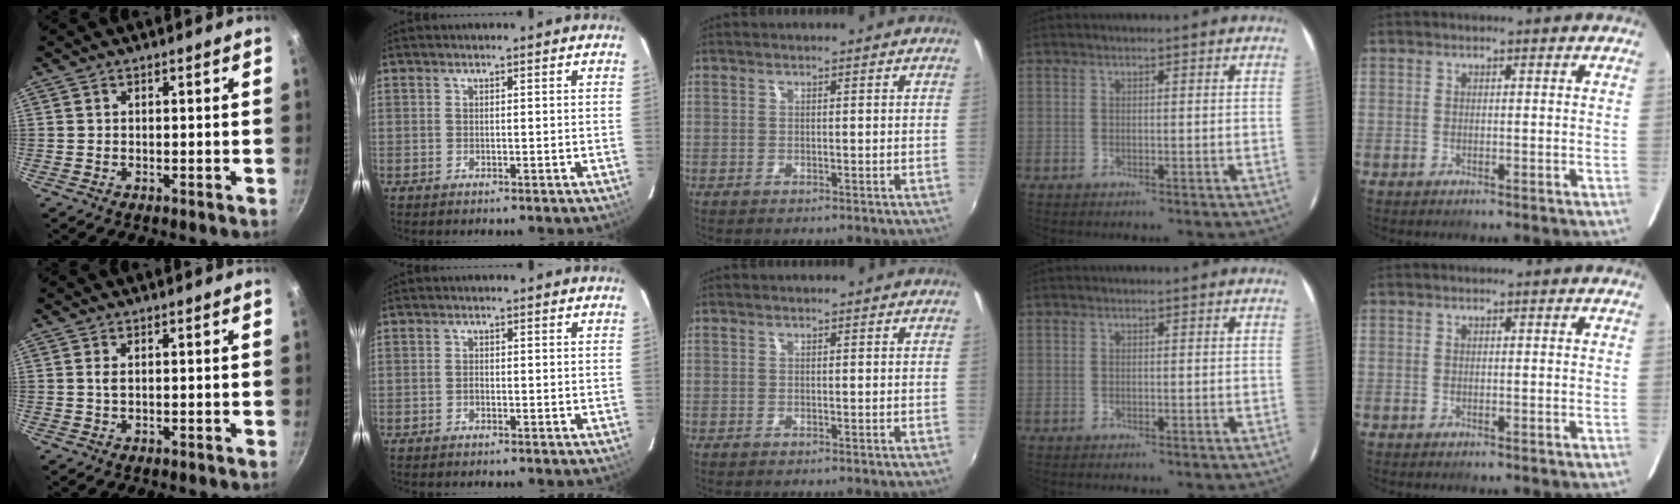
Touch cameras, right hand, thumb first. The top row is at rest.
{"thumb": {"total": 1.1, "force": [0.3, 0.5, 0.9], "torque": [-0.019, -0.001, 0.005]}, "index": {"total": 0.7, "force": [-0.4, 0.5, 0.3], "torque": [-0.004, 0.002, -0.009]}}